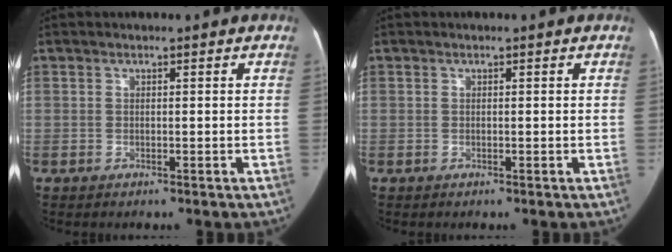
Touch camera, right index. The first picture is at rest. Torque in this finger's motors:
{"motor_torque": [-0.04, -0.02, 0.04, 0.01]}